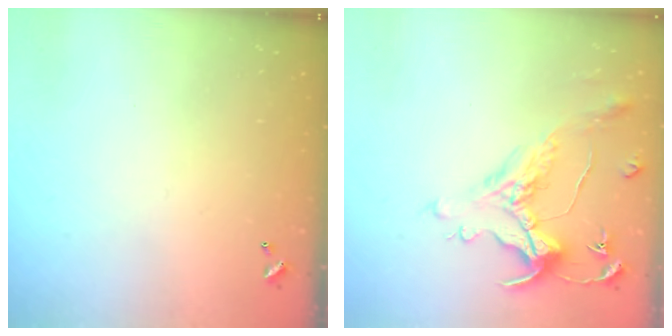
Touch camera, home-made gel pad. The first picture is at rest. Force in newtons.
{"total": 0.9, "press": 0.2, "slide": 0.9}